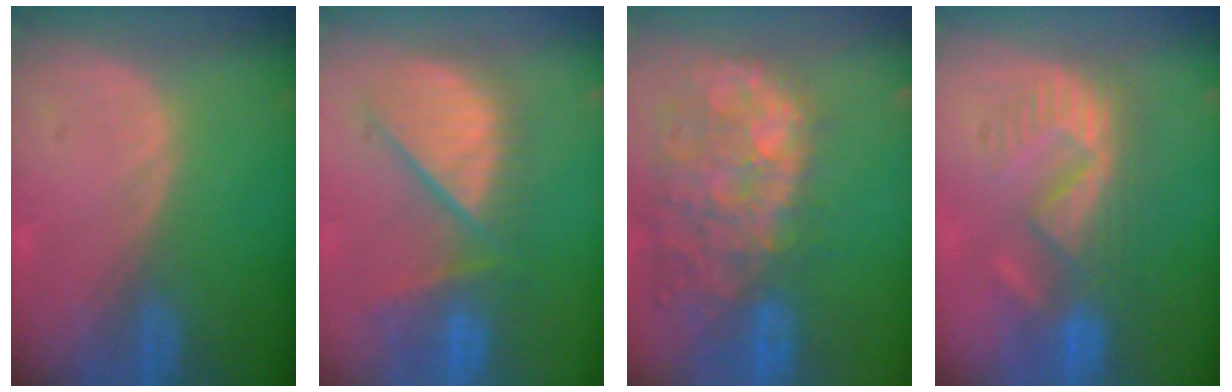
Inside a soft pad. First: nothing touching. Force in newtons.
{"total": 10.1, "press": 9.5, "slide": 3.5}
{"total": 14.1, "press": 11.6, "slide": 8.0}
{"total": 8.7, "press": 8.4, "slide": 2.1}